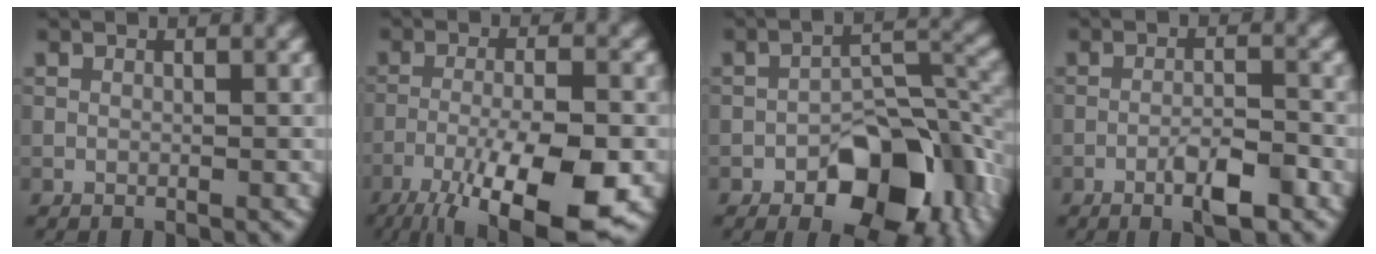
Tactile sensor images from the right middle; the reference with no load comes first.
{"total": 11.7, "force": [-6.7, 3.2, 9.0], "torque": [-0.160, -0.011, -0.112]}
{"total": 11.0, "force": [-5.6, 5.4, 7.7], "torque": [-0.096, 0.005, -0.092]}
{"total": 4.0, "force": [-2.2, 1.0, 3.2], "torque": [-0.058, 0.004, -0.039]}